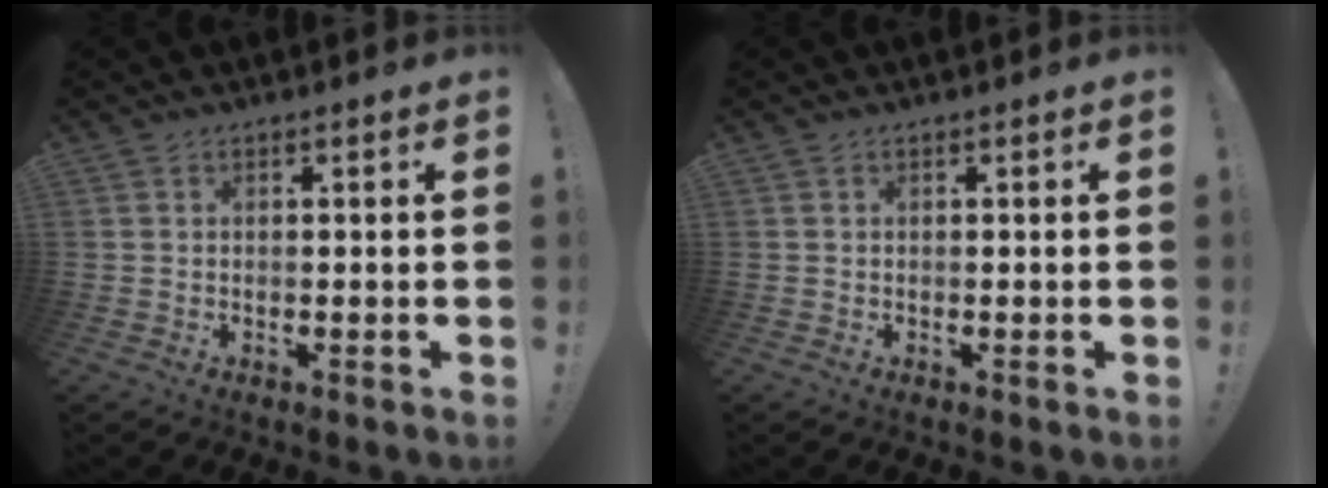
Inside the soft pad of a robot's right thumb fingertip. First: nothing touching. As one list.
[{"total": 0.0}]